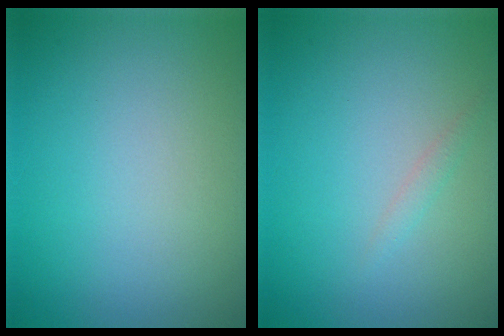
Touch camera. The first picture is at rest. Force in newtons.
{"total": 0.7, "press": 0.7, "slide": 0.1}